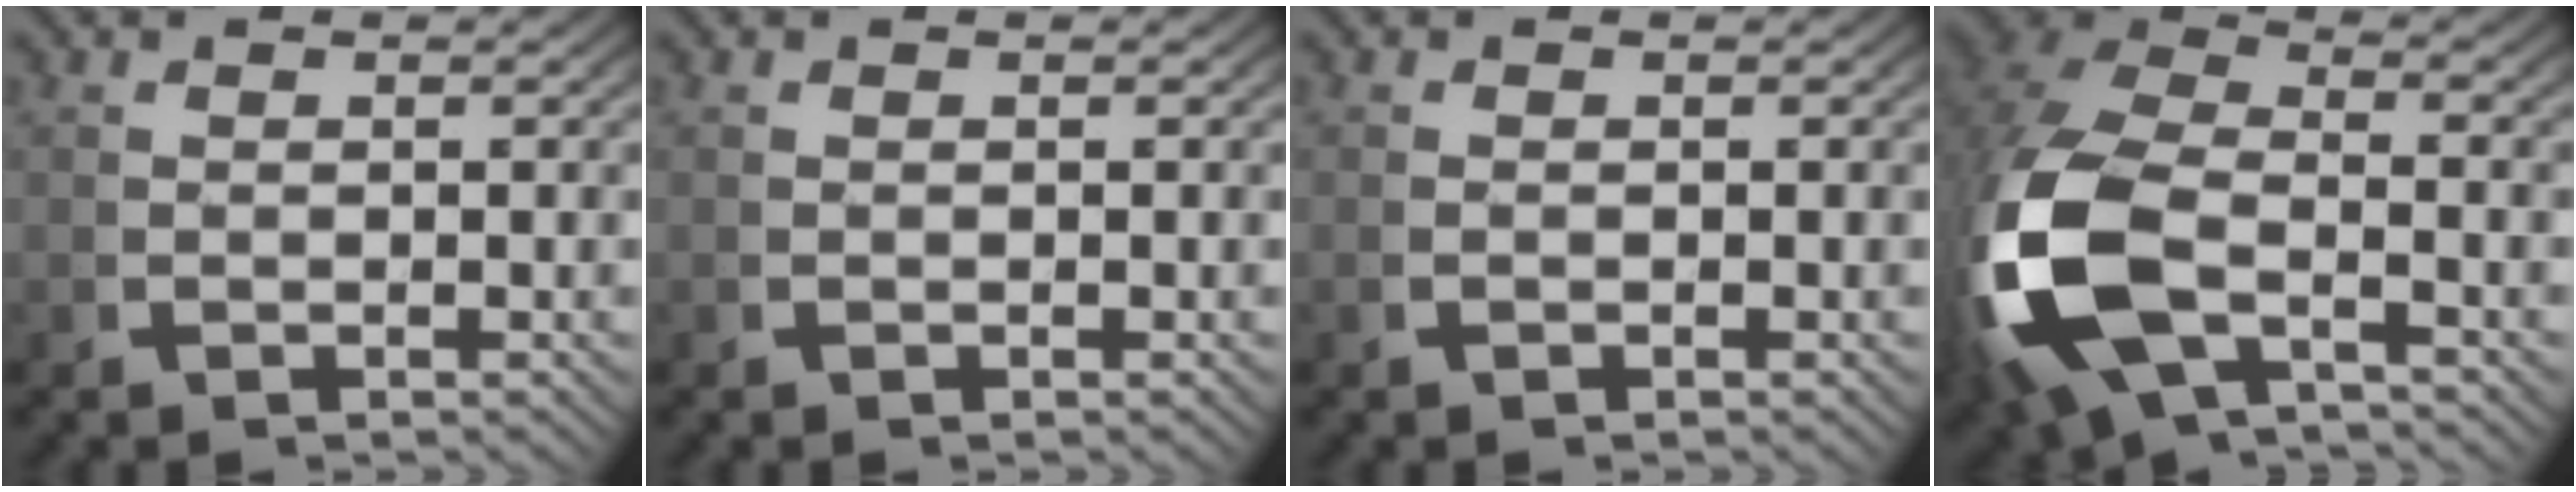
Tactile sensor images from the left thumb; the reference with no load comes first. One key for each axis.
{"total": 0.0}
{"total": 0.0}
{"total": 13.4, "fx": -1.8, "fy": 8.8, "fz": 9.9, "tx": -0.272, "ty": -0.028, "tz": -0.020}